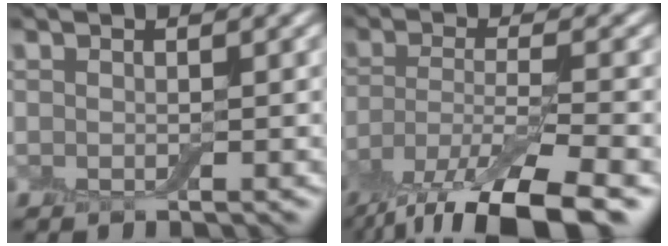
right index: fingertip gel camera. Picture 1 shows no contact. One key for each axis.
{"total": 10.6, "fx": -7.0, "fy": 3.1, "fz": 7.3, "tx": -0.133, "ty": -0.021, "tz": -0.127}